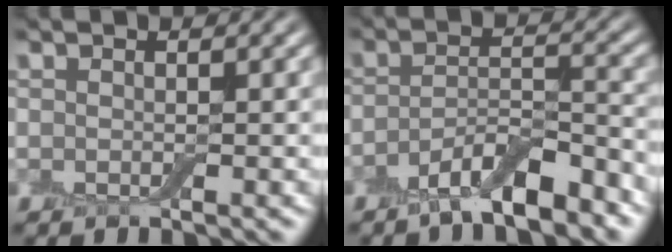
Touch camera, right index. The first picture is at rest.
{"total": 5.4, "force": [-3.8, 1.4, 3.6], "torque": [-0.060, -0.001, -0.069]}